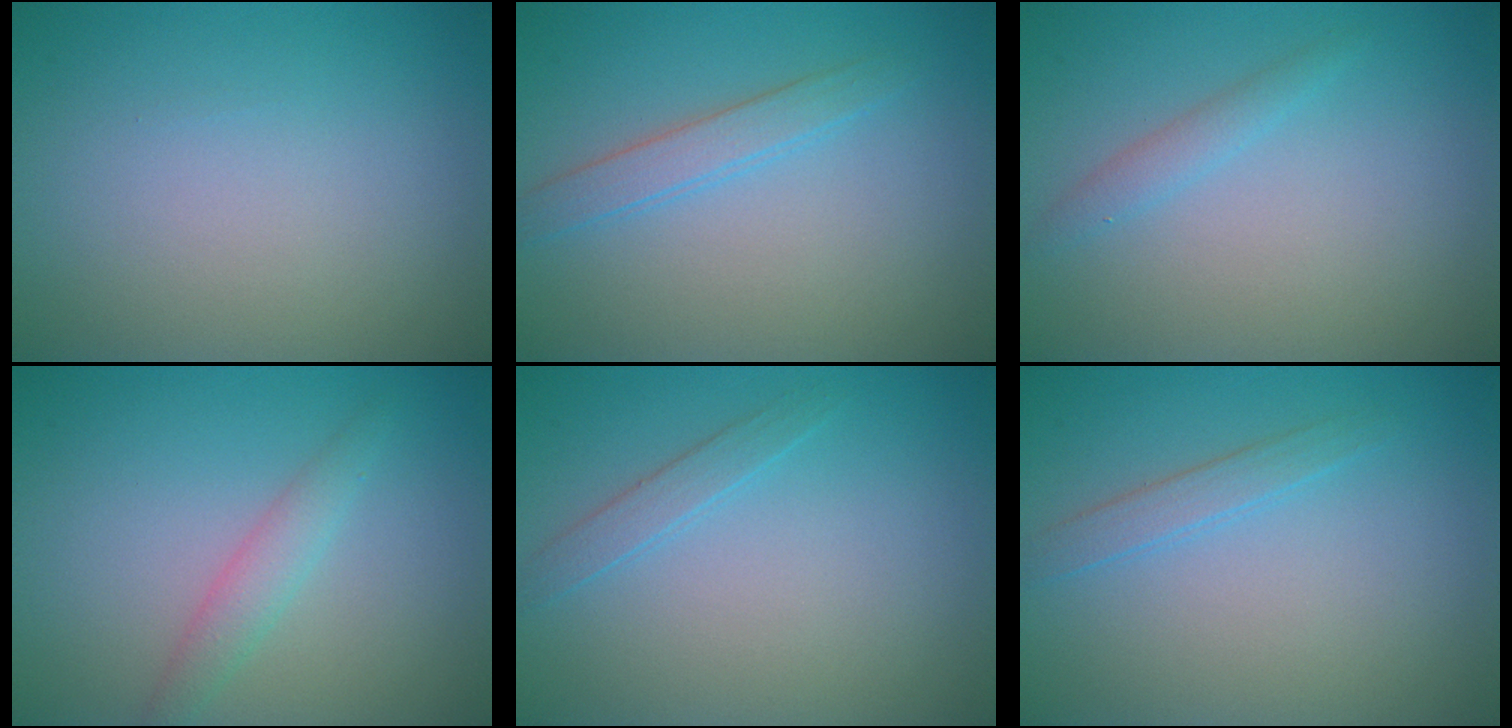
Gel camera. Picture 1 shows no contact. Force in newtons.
{"total": 2.1, "press": 2.1, "slide": 0.1}
{"total": 1.3, "press": 1.3, "slide": 0.0}
{"total": 1.9, "press": 1.9, "slide": 0.1}
{"total": 1.4, "press": 1.4, "slide": 0.1}
{"total": 1.5, "press": 1.5, "slide": 0.1}